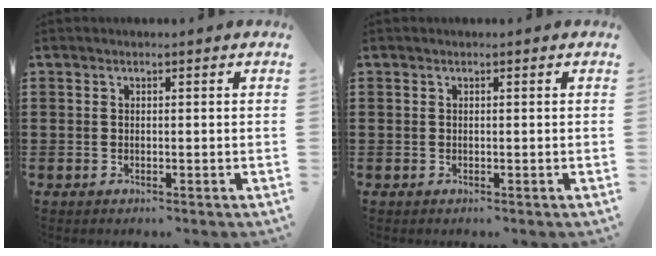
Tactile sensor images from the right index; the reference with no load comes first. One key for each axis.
{"total": 0.0}